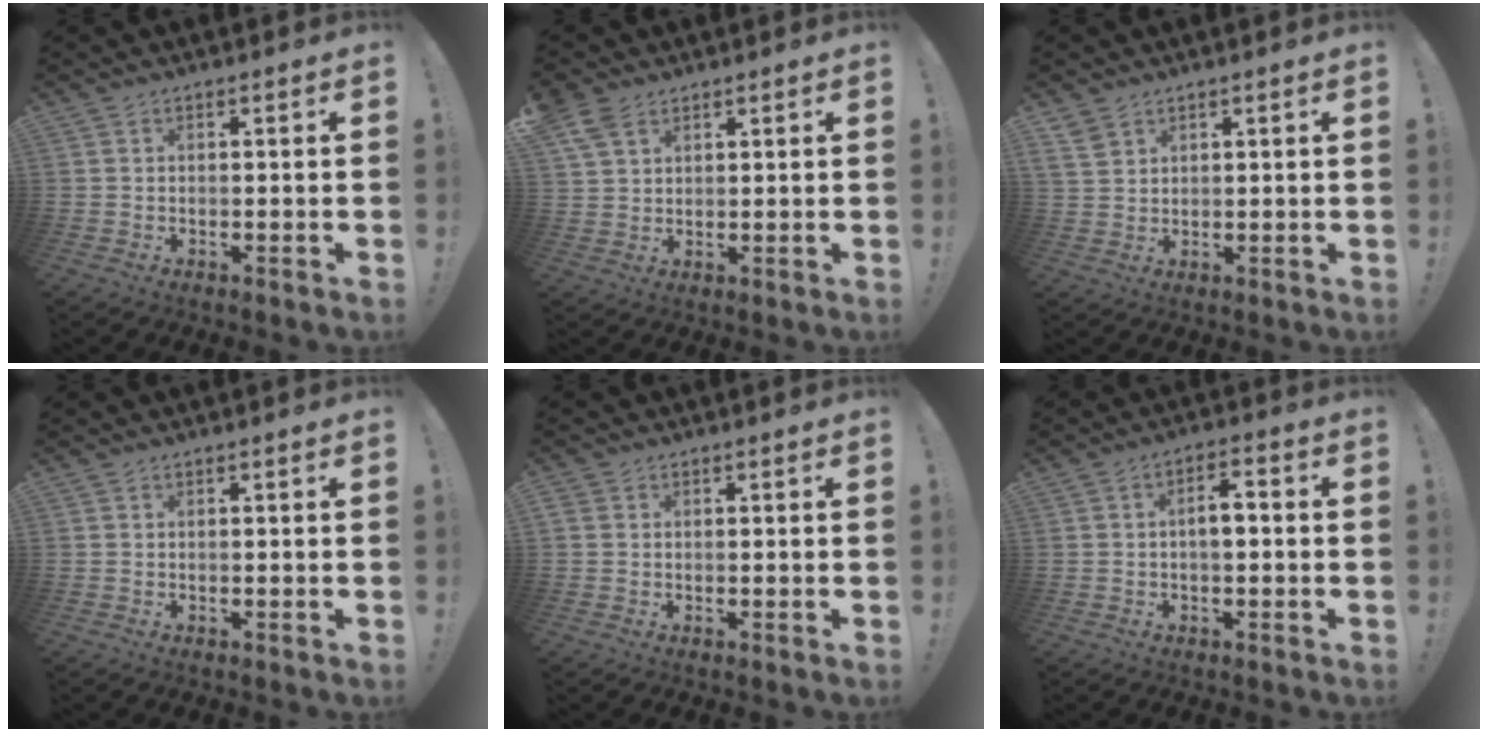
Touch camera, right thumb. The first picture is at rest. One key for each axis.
{"total": 6.7, "fx": 4.1, "fy": 4.0, "fz": 3.5, "tx": -0.068, "ty": -0.008, "tz": 0.083}
{"total": 4.3, "fx": 3.2, "fy": 2.3, "fz": 1.7, "tx": -0.036, "ty": -0.013, "tz": 0.064}
{"total": 0.0}
{"total": 1.6, "fx": 0.6, "fy": 1.3, "fz": 0.7, "tx": -0.019, "ty": 0.006, "tz": 0.013}
{"total": 5.1, "fx": -0.7, "fy": 2.3, "fz": 4.5, "tx": -0.064, "ty": 0.008, "tz": -0.016}